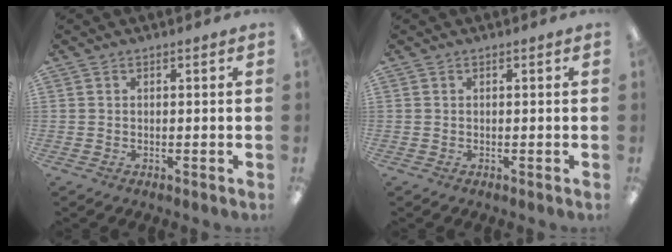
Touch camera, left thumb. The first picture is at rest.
{"total": 0.0}